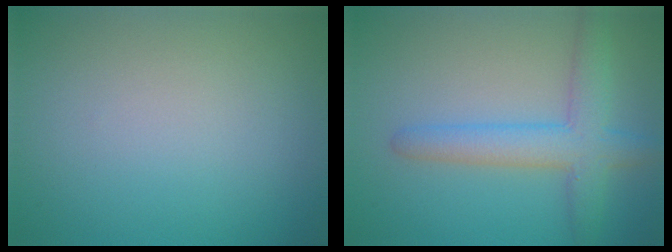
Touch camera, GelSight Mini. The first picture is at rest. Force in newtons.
{"total": 4.5, "press": 4.5, "slide": 0.2}